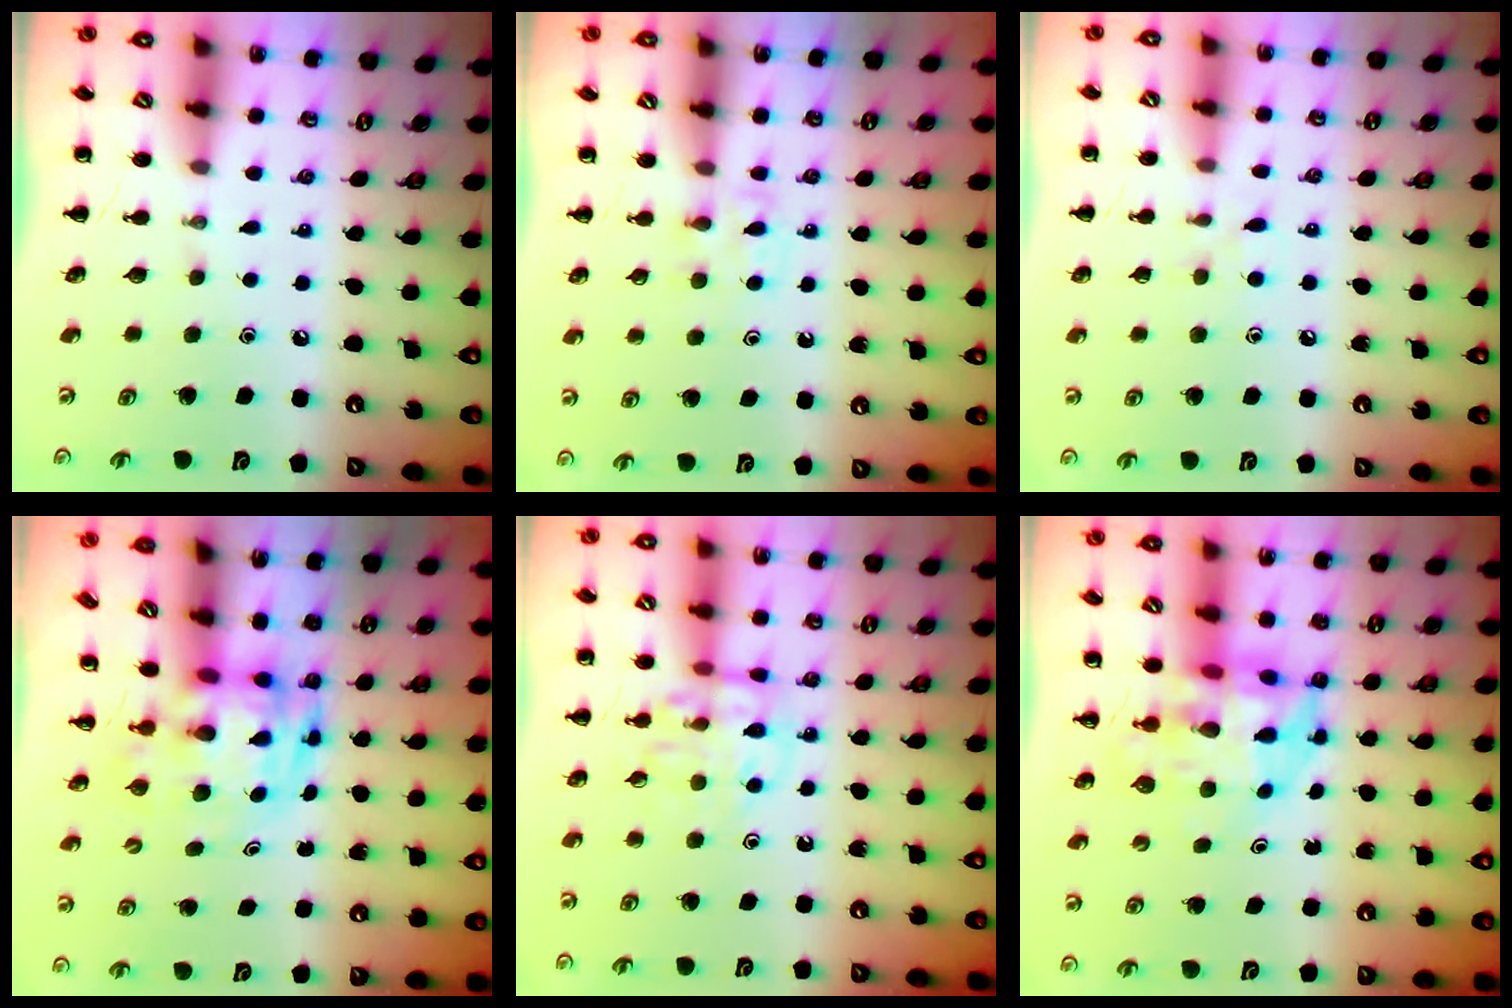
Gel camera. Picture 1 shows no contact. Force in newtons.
{"total": 3.6, "press": 3.4, "slide": 1.2}
{"total": 4.3, "press": 4.1, "slide": 1.5}
{"total": 3.5, "press": 3.4, "slide": 0.7}
{"total": 11.2, "press": 11.1, "slide": 1.2}
{"total": 6.4, "press": 6.2, "slide": 1.9}